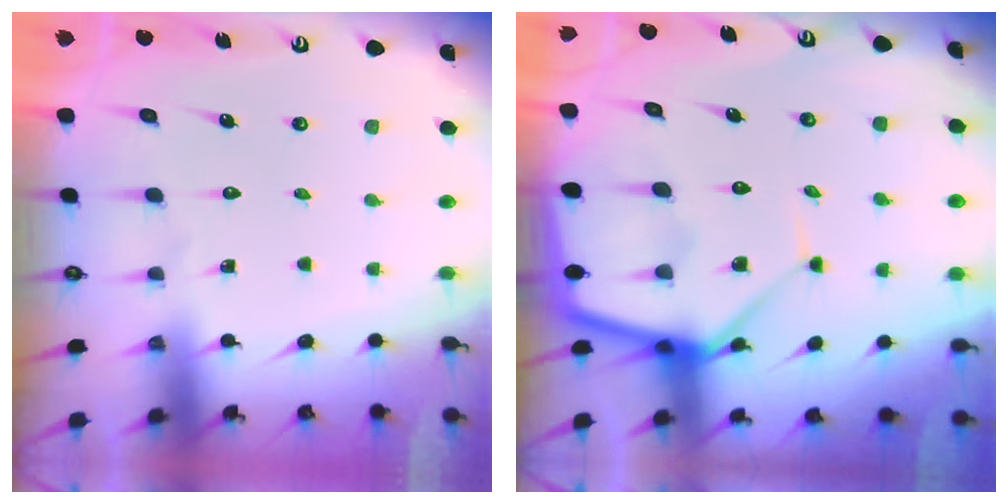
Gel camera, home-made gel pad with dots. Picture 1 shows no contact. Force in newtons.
{"total": 12.5, "press": 12.4, "slide": 1.0}